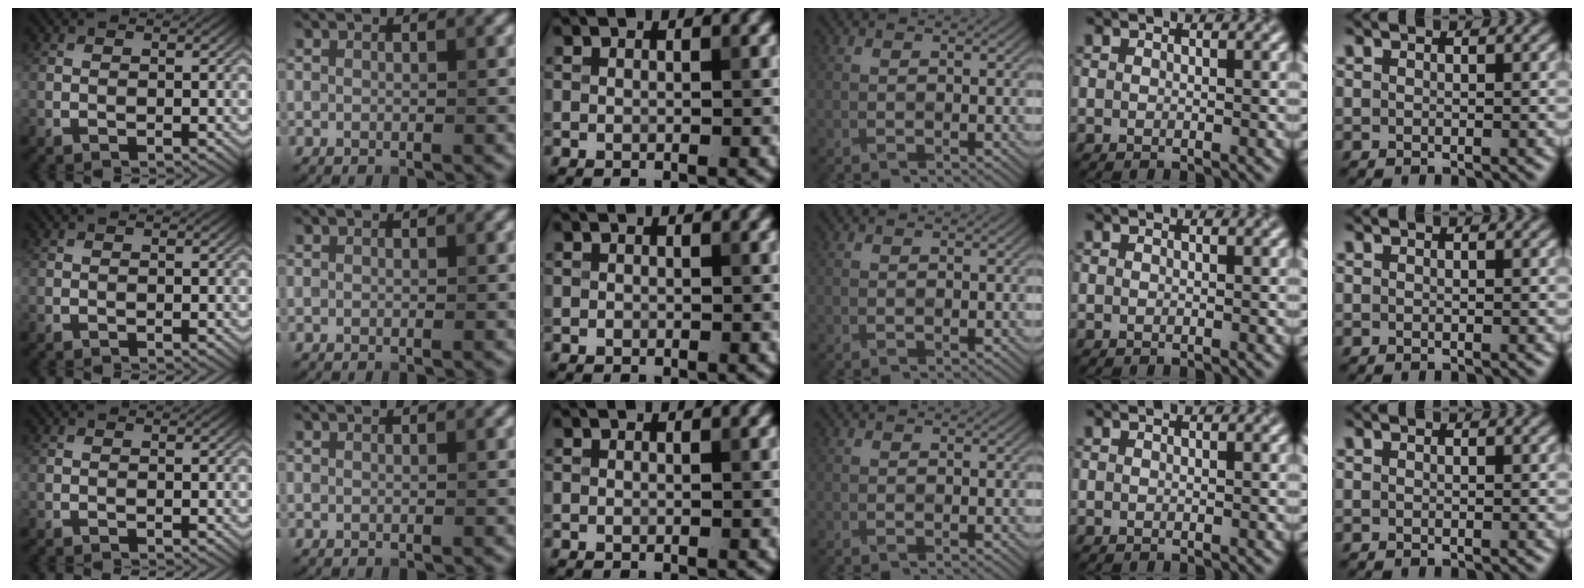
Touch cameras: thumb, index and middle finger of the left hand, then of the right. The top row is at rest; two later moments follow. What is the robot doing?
{"motion": "fold", "object": "plastic wrap"}